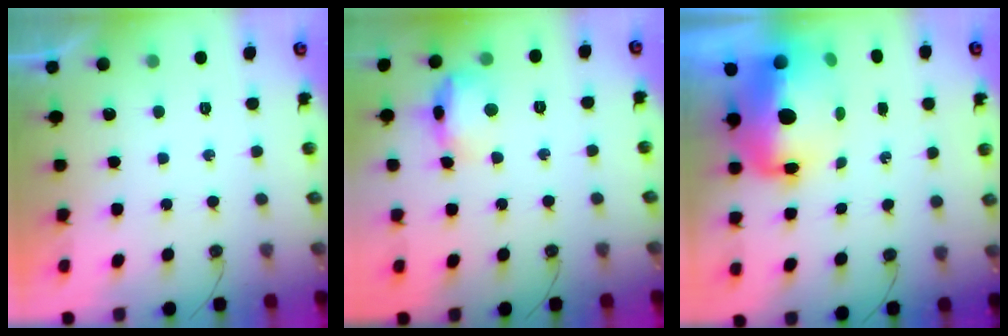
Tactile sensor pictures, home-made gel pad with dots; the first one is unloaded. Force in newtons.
{"total": 13.2, "press": 13.1, "slide": 1.1}
{"total": 14.1, "press": 14.1, "slide": 1.3}